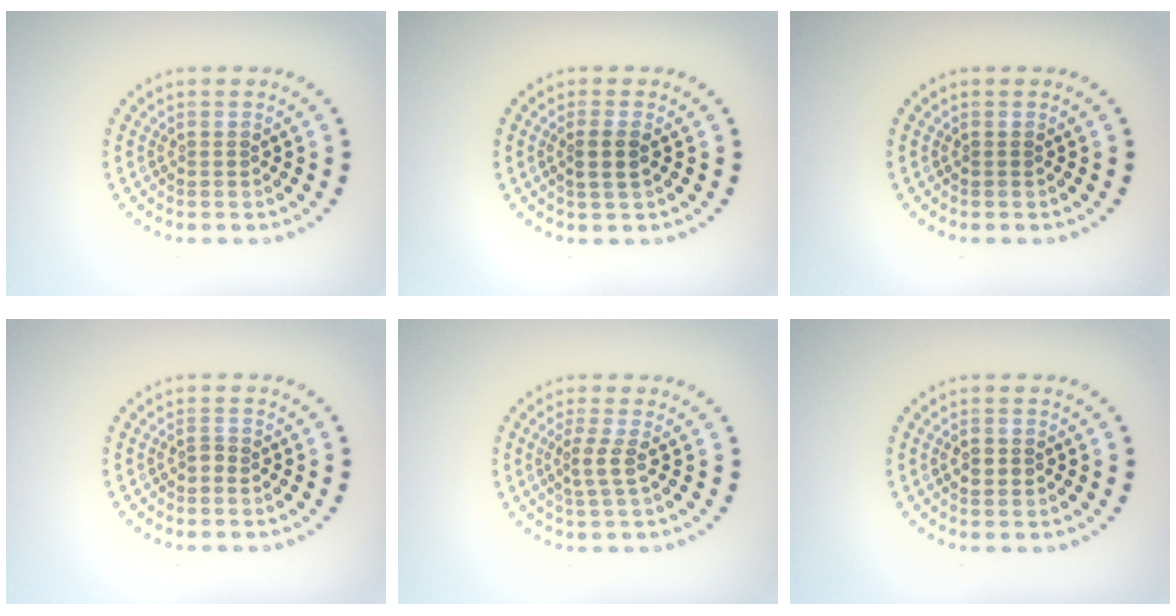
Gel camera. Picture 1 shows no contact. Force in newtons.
{"total": 1.9, "press": 1.7, "slide": 0.9}
{"total": 0.0}
{"total": 0.9, "press": 0.6, "slide": 0.7}
{"total": 1.7, "press": 1.1, "slide": 1.3}
{"total": 1.7, "press": 1.7, "slide": 0.1}